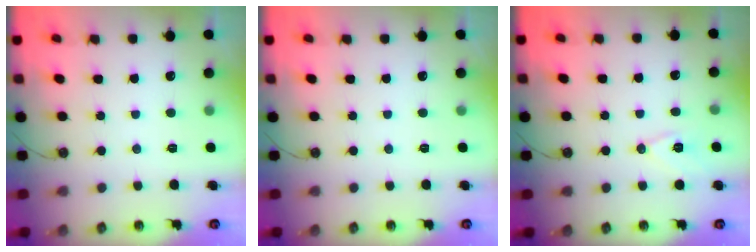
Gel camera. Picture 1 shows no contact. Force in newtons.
{"total": 0.0}
{"total": 8.4, "press": 7.5, "slide": 3.8}